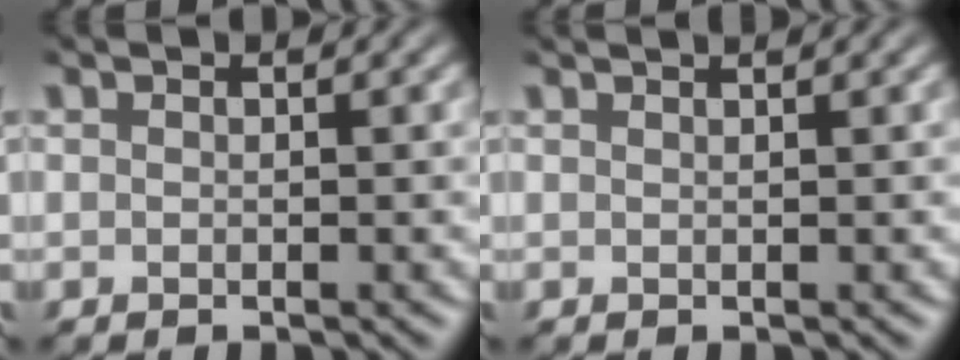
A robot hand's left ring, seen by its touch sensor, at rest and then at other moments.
{"total": 2.0, "force": [1.5, 0.7, 1.1], "torque": [0.001, 0.001, -0.003]}